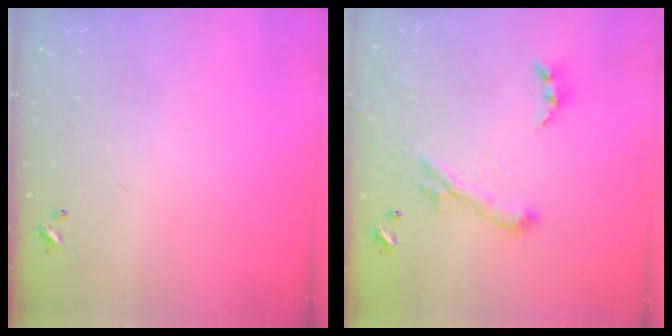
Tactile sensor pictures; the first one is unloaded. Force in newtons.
{"total": 2.8, "press": 2.5, "slide": 1.3}